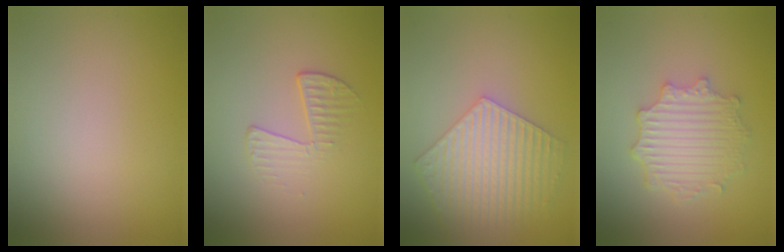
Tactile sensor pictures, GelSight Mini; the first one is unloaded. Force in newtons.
{"total": 1.9, "press": 0.7, "slide": 1.8}
{"total": 5.9, "press": 4.6, "slide": 3.6}
{"total": 4.3, "press": 3.5, "slide": 2.4}